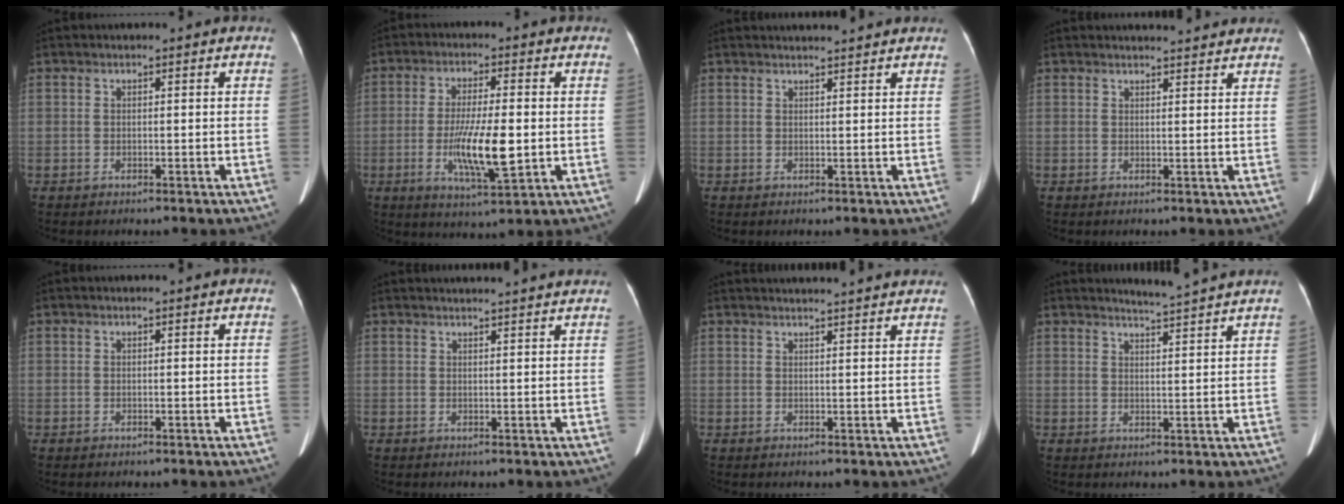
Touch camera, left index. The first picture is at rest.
{"total": 9.7, "force": [-1.6, 1.6, 9.4], "torque": [-0.176, -0.016, -0.026]}
{"total": 4.9, "force": [4.8, -0.2, 1.2], "torque": [-0.019, 0.019, 0.055]}
{"total": 5.8, "force": [5.6, 0.7, 1.6], "torque": [-0.022, 0.013, 0.056]}
{"total": 0.7, "force": [0.7, 0.0, 0.2], "torque": [-0.012, 0.004, 0.006]}
{"total": 9.2, "force": [8.8, -0.4, 2.8], "torque": [-0.039, 0.018, 0.092]}
{"total": 10.5, "force": [10.0, -0.4, 3.2], "torque": [-0.047, 0.015, 0.113]}
{"total": 4.9, "force": [4.6, -1.4, 0.9], "torque": [-0.024, -0.008, 0.063]}